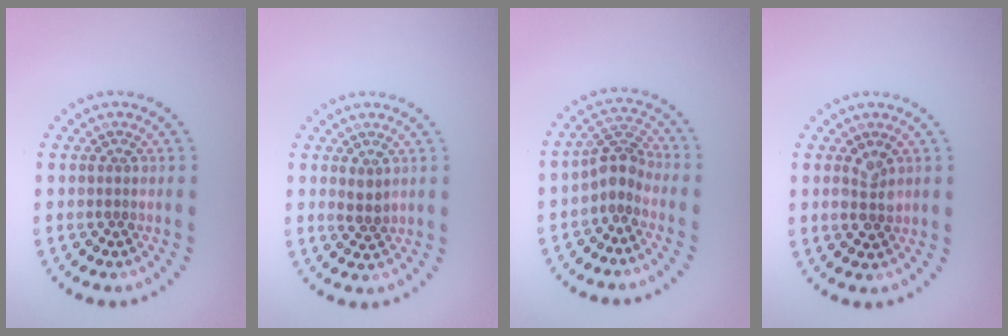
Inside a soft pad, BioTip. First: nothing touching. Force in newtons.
{"total": 1.2, "press": 1.1, "slide": 0.6}
{"total": 2.5, "press": 2.0, "slide": 1.5}
{"total": 2.0, "press": 1.9, "slide": 0.3}